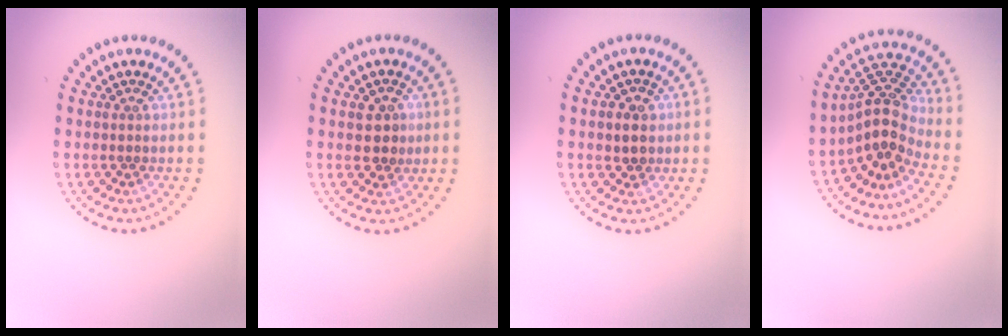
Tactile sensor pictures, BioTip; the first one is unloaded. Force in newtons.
{"total": 2.4, "press": 2.3, "slide": 0.6}
{"total": 2.1, "press": 2.0, "slide": 0.6}
{"total": 4.2, "press": 3.0, "slide": 3.0}